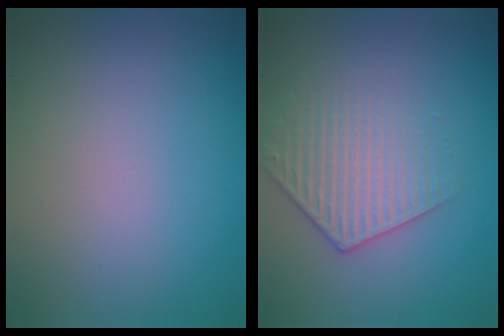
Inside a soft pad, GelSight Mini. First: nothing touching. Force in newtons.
{"total": 3.2, "press": 3.1, "slide": 0.9}